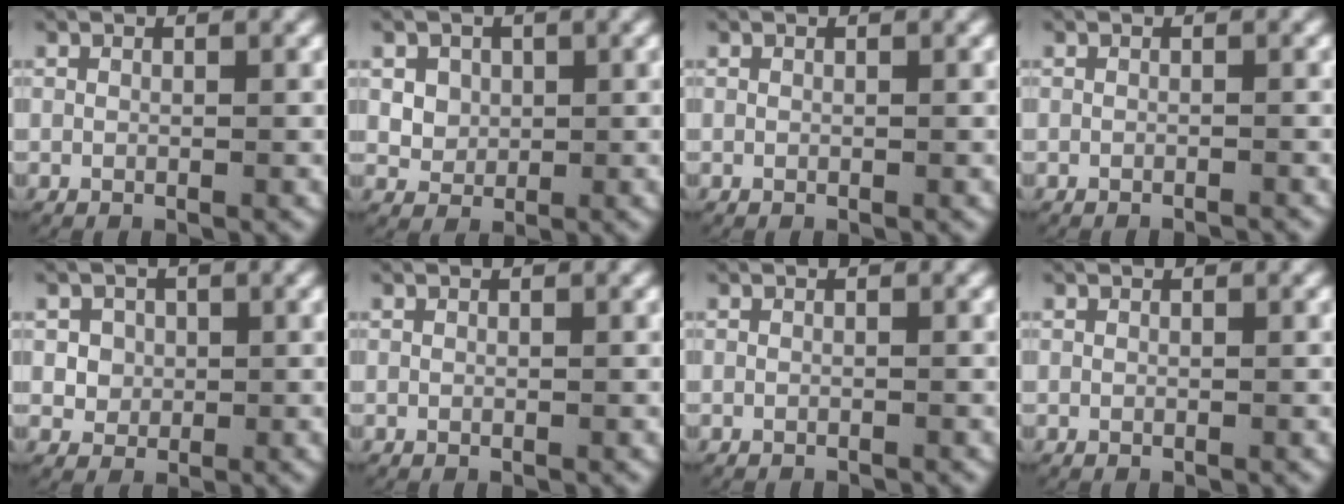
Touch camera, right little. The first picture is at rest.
{"total": 2.6, "force": [0.4, 2.3, 1.1], "torque": [-0.021, -0.002, 0.011]}
{"total": 0.0}
{"total": 1.2, "force": [-1.1, 0.0, 0.1], "torque": [-0.001, -0.001, -0.015]}
{"total": 2.8, "force": [0.0, 2.6, 1.0], "torque": [-0.021, -0.001, 0.000]}
{"total": 0.0}
{"total": 0.6, "force": [-0.6, 0.0, 0.0], "torque": [-0.004, -0.002, -0.006]}
{"total": 0.0}